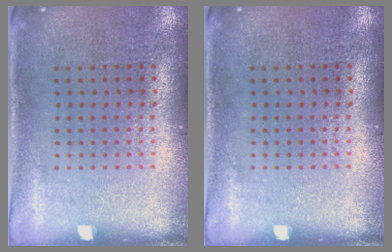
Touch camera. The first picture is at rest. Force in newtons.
{"total": 0.0}